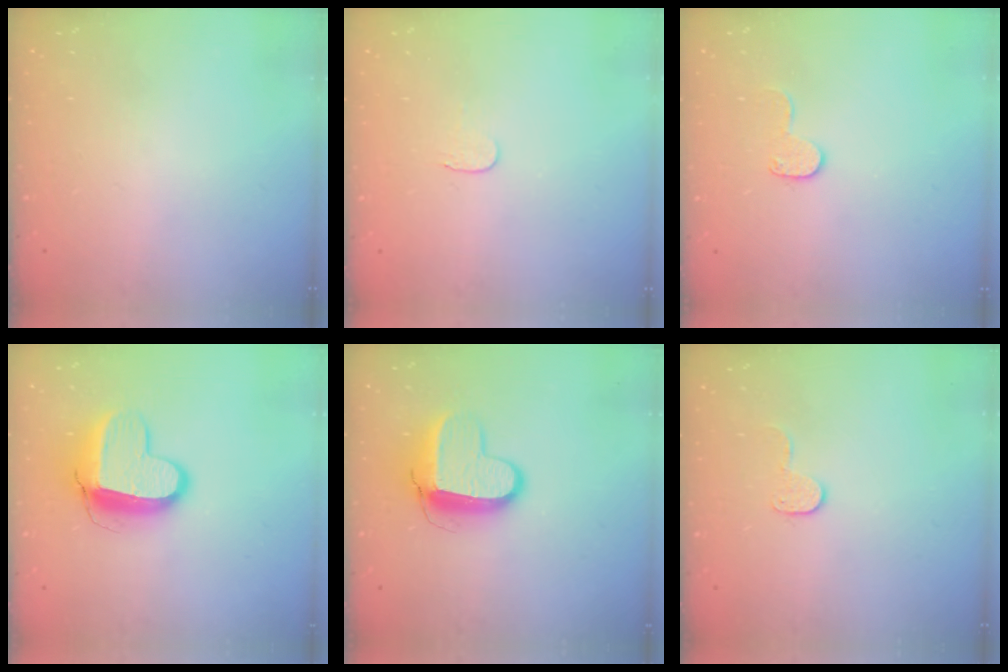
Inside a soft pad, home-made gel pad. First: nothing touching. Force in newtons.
{"total": 3.3, "press": 3.3, "slide": 0.4}
{"total": 8.4, "press": 8.4, "slide": 0.5}
{"total": 12.4, "press": 12.3, "slide": 1.3}
{"total": 11.1, "press": 11.0, "slide": 1.0}
{"total": 6.4, "press": 6.4, "slide": 0.4}